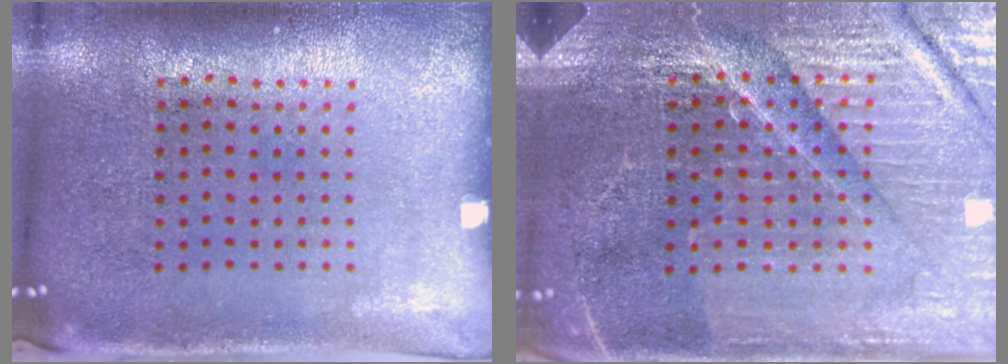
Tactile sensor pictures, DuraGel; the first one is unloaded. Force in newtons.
{"total": 5.2, "press": 4.9, "slide": 1.8}